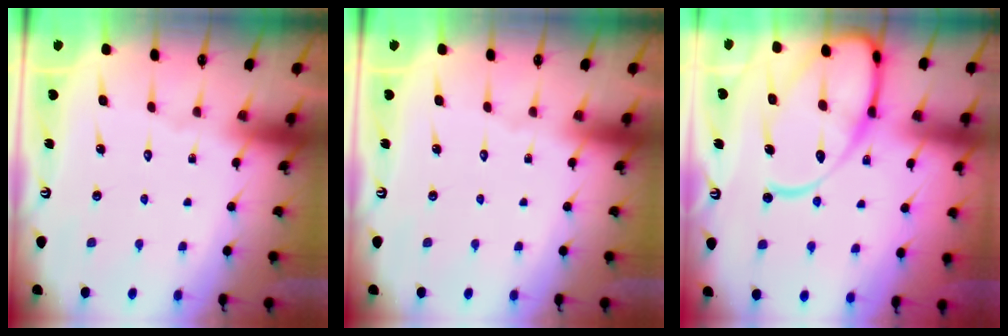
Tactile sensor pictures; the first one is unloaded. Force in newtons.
{"total": 0.0}
{"total": 16.8, "press": 16.7, "slide": 1.7}